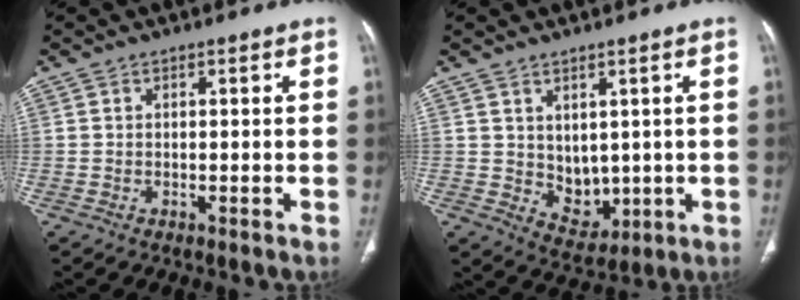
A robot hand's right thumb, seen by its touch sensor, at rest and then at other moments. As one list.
[{"total": 6.1, "force": [1.0, 4.6, 3.9], "torque": [-0.038, -0.021, 0.041]}]